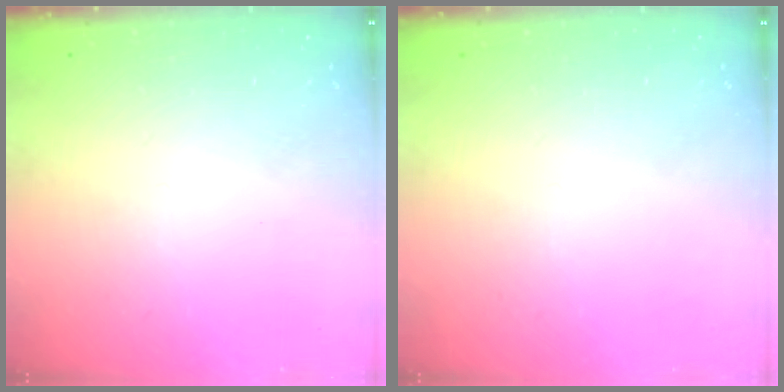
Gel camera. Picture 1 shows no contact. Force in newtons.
{"total": 0.0}